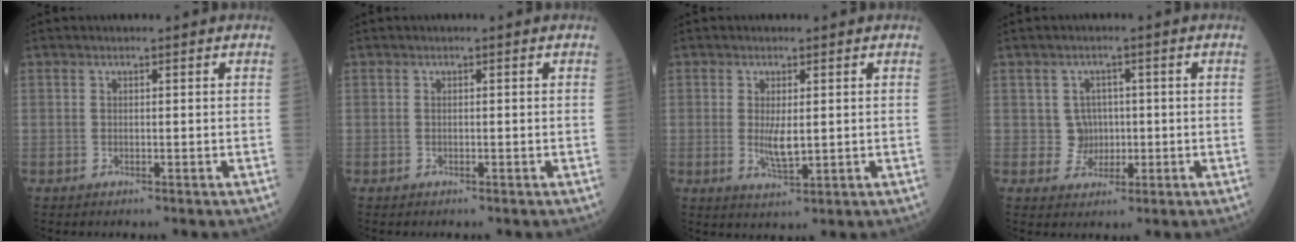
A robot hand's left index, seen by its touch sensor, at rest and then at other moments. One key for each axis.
{"total": 0.0}
{"total": 3.3, "fx": 0.1, "fy": 1.0, "fz": 3.1, "tx": -0.058, "ty": -0.007, "tz": 0.007}
{"total": 3.2, "fx": -0.1, "fy": 3.2, "fz": 0.3, "tx": 0.002, "ty": 0.010, "tz": 0.002}